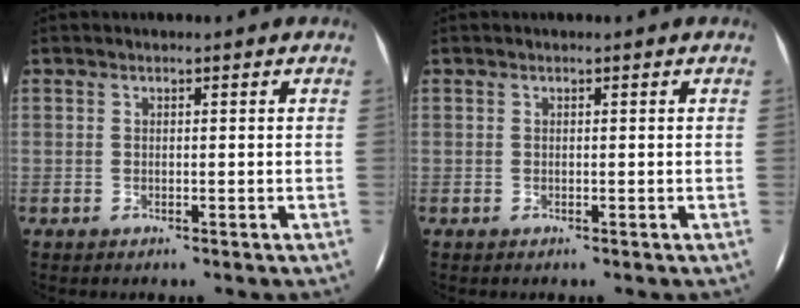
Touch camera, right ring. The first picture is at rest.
{"total": 0.0}